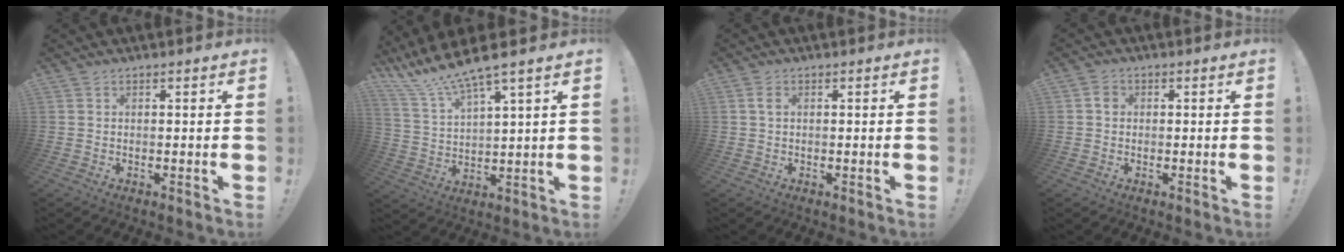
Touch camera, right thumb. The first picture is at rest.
{"total": 10.5, "force": [9.2, 0.4, 5.2], "torque": [-0.119, -0.061, 0.160]}
{"total": 1.9, "force": [0.5, 1.3, 1.2], "torque": [-0.021, 0.003, 0.008]}
{"total": 2.7, "force": [-0.2, 2.4, 1.2], "torque": [-0.008, 0.003, -0.007]}